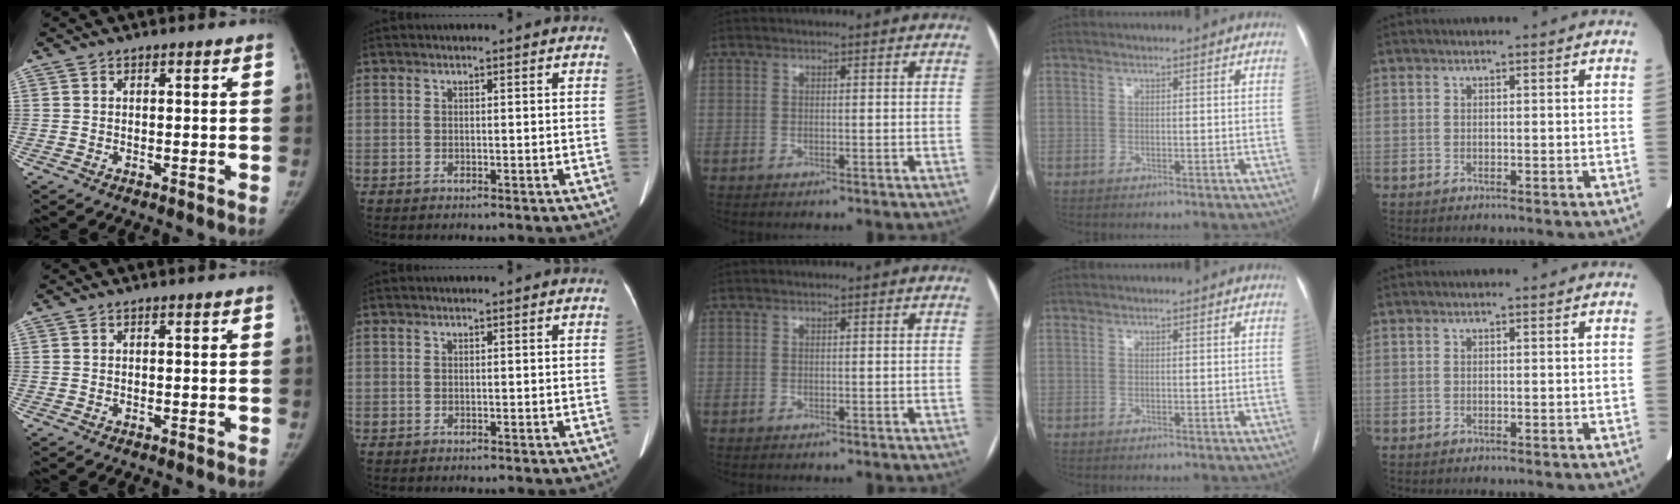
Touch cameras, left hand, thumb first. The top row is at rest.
{}